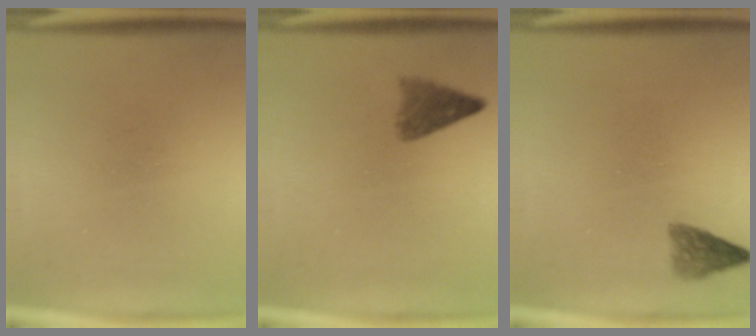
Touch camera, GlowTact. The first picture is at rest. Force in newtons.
{"total": 3.3}
{"total": 2.3}